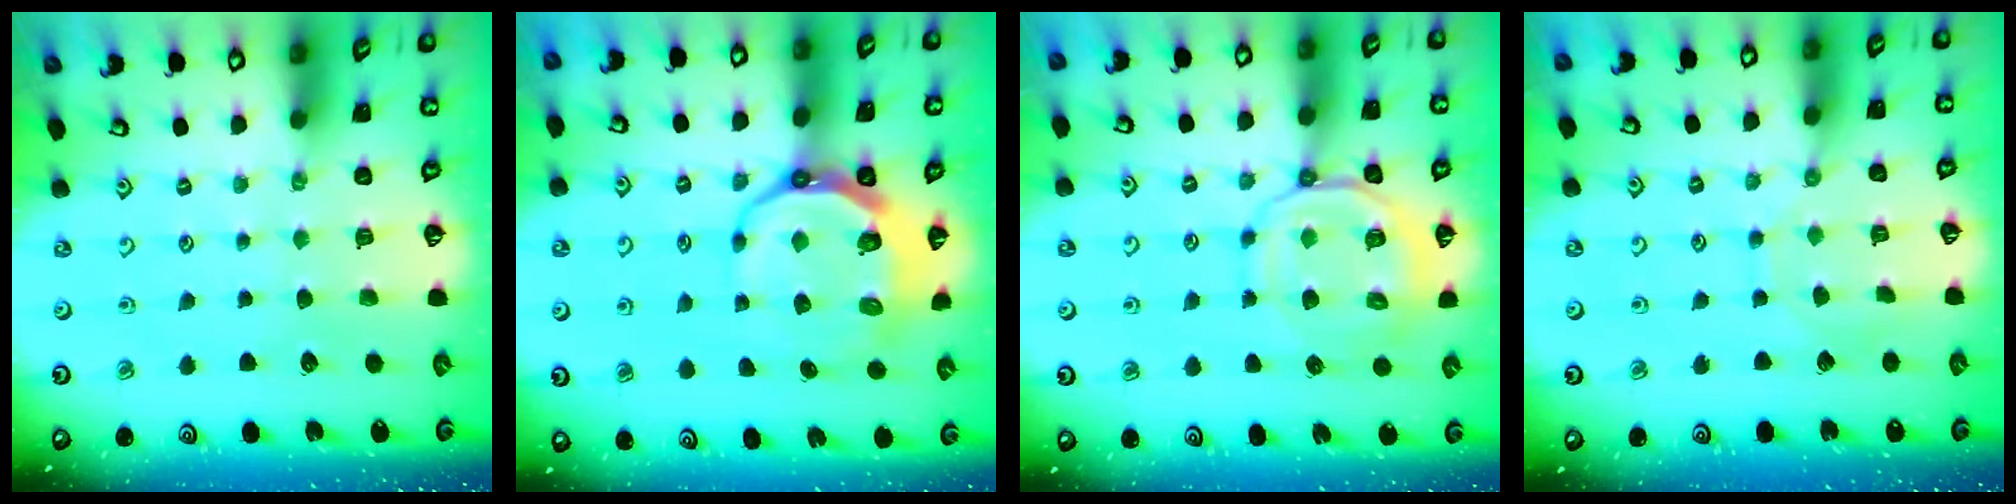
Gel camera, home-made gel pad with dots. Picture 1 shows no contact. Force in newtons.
{"total": 10.8, "press": 10.0, "slide": 4.1}
{"total": 11.5, "press": 11.4, "slide": 1.5}
{"total": 6.7, "press": 6.7, "slide": 0.4}